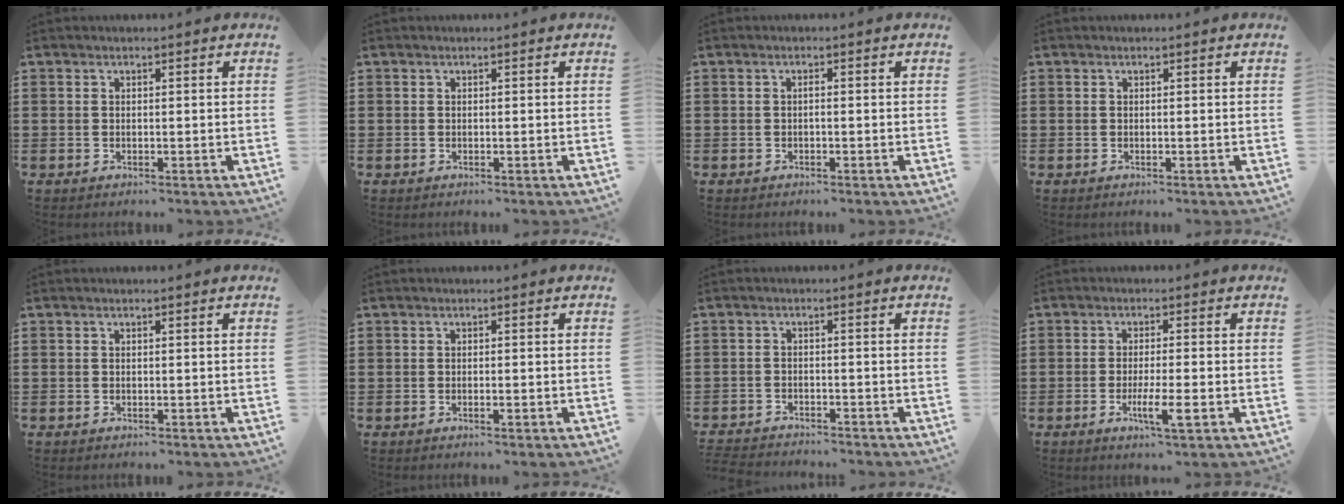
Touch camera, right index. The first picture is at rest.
{"total": 0.0}
{"total": 0.6, "force": [-0.2, 0.1, 0.6], "torque": [-0.012, -0.004, -0.003]}
{"total": 0.0}
{"total": 0.0}
{"total": 0.6, "force": [-0.3, 0.2, 0.5], "torque": [-0.010, -0.004, -0.004]}
{"total": 2.3, "force": [-2.3, 0.1, -0.1], "torque": [-0.004, 0.000, -0.051]}
{"total": 5.2, "force": [-2.0, 0.7, 4.7], "torque": [-0.083, -0.011, -0.033]}